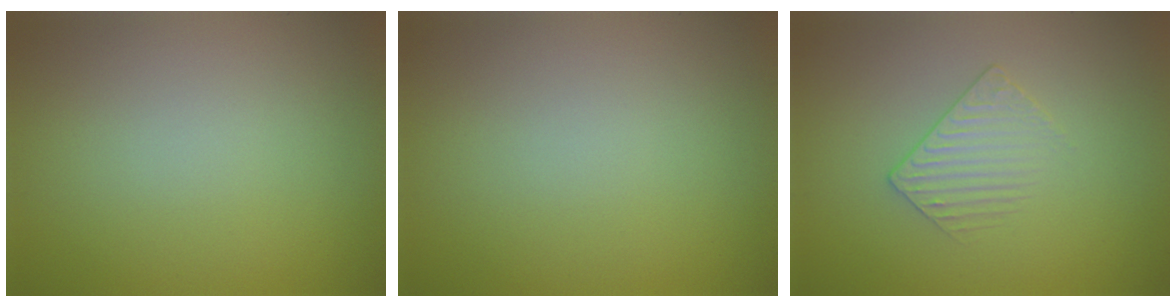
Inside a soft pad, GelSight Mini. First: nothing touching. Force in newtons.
{"total": 0.0}
{"total": 1.4, "press": 0.9, "slide": 1.1}